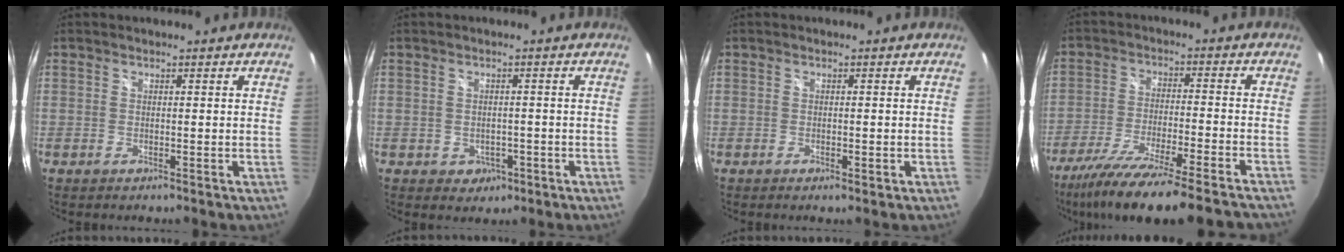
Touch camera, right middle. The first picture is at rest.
{"total": 3.7, "force": [-1.2, 3.2, 1.4], "torque": [-0.035, 0.000, -0.006]}
{"total": 1.3, "force": [-0.6, 0.5, 1.1], "torque": [-0.017, -0.002, -0.008]}
{"total": 18.2, "force": [-15.2, 0.3, 10.0], "torque": [-0.197, -0.050, -0.246]}